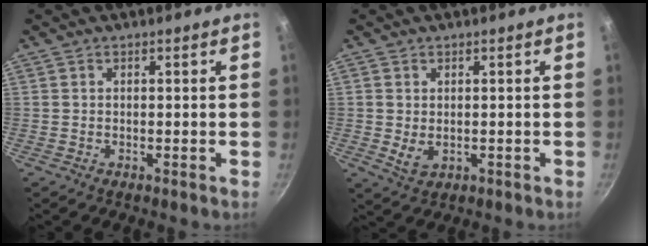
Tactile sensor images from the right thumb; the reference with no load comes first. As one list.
[{"total": 3.0, "force": [-0.1, 2.2, 2.1], "torque": [-0.037, -0.010, 0.005]}]